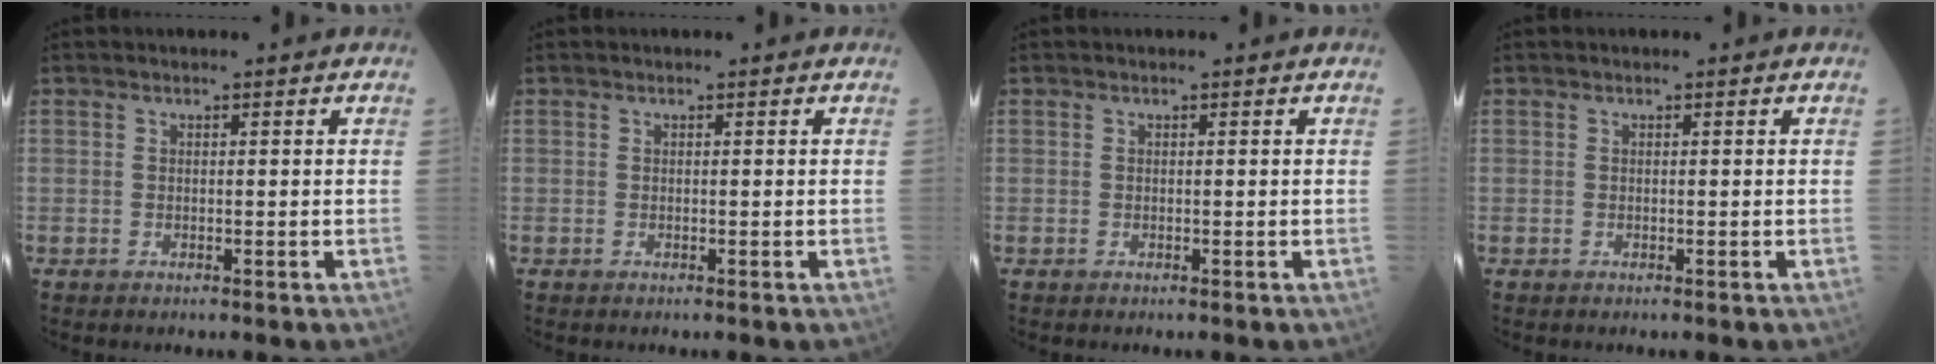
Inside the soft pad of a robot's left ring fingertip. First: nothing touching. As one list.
[{"total": 0.0}, {"total": 0.0}, {"total": 0.0}]